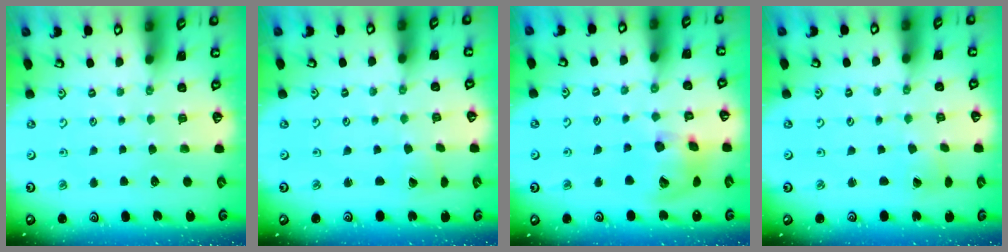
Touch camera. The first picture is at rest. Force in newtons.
{"total": 1.8, "press": 1.7, "slide": 0.1}
{"total": 14.6, "press": 14.4, "slide": 2.3}
{"total": 1.3, "press": 1.3, "slide": 0.1}